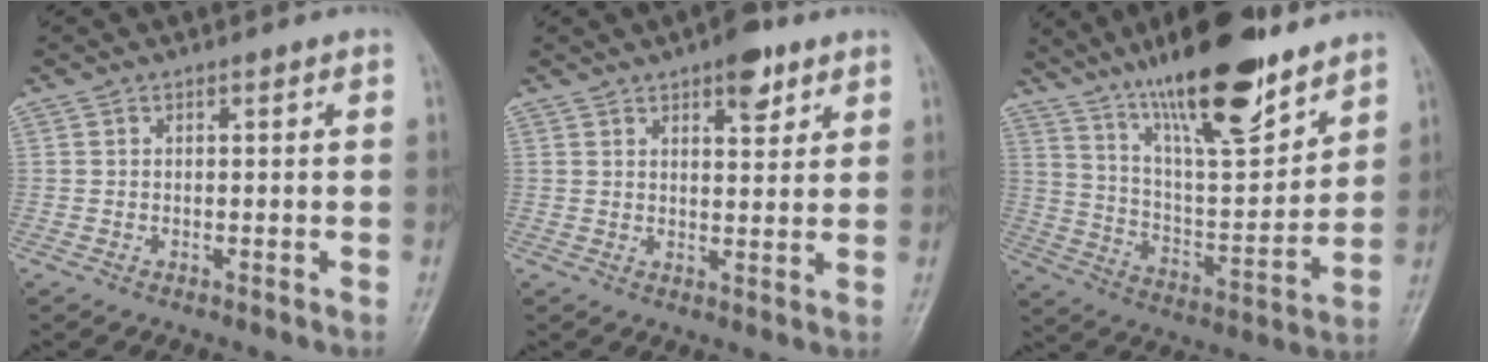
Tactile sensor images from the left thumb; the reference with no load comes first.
{"total": 6.2, "force": [3.8, 2.6, 4.2], "torque": [-0.039, -0.017, 0.048]}
{"total": 22.7, "force": [15.8, 6.2, 15.0], "torque": [-0.220, -0.070, 0.271]}